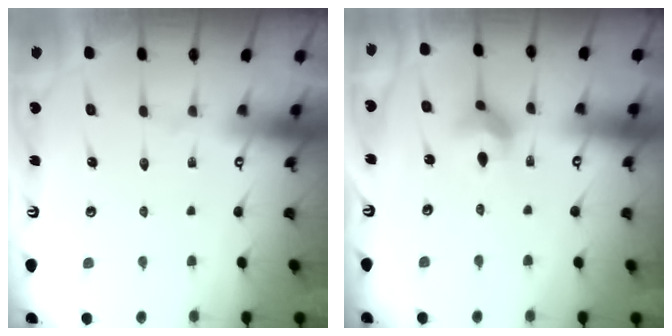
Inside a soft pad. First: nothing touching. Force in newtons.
{"total": 5.7, "press": 5.7, "slide": 0.5}